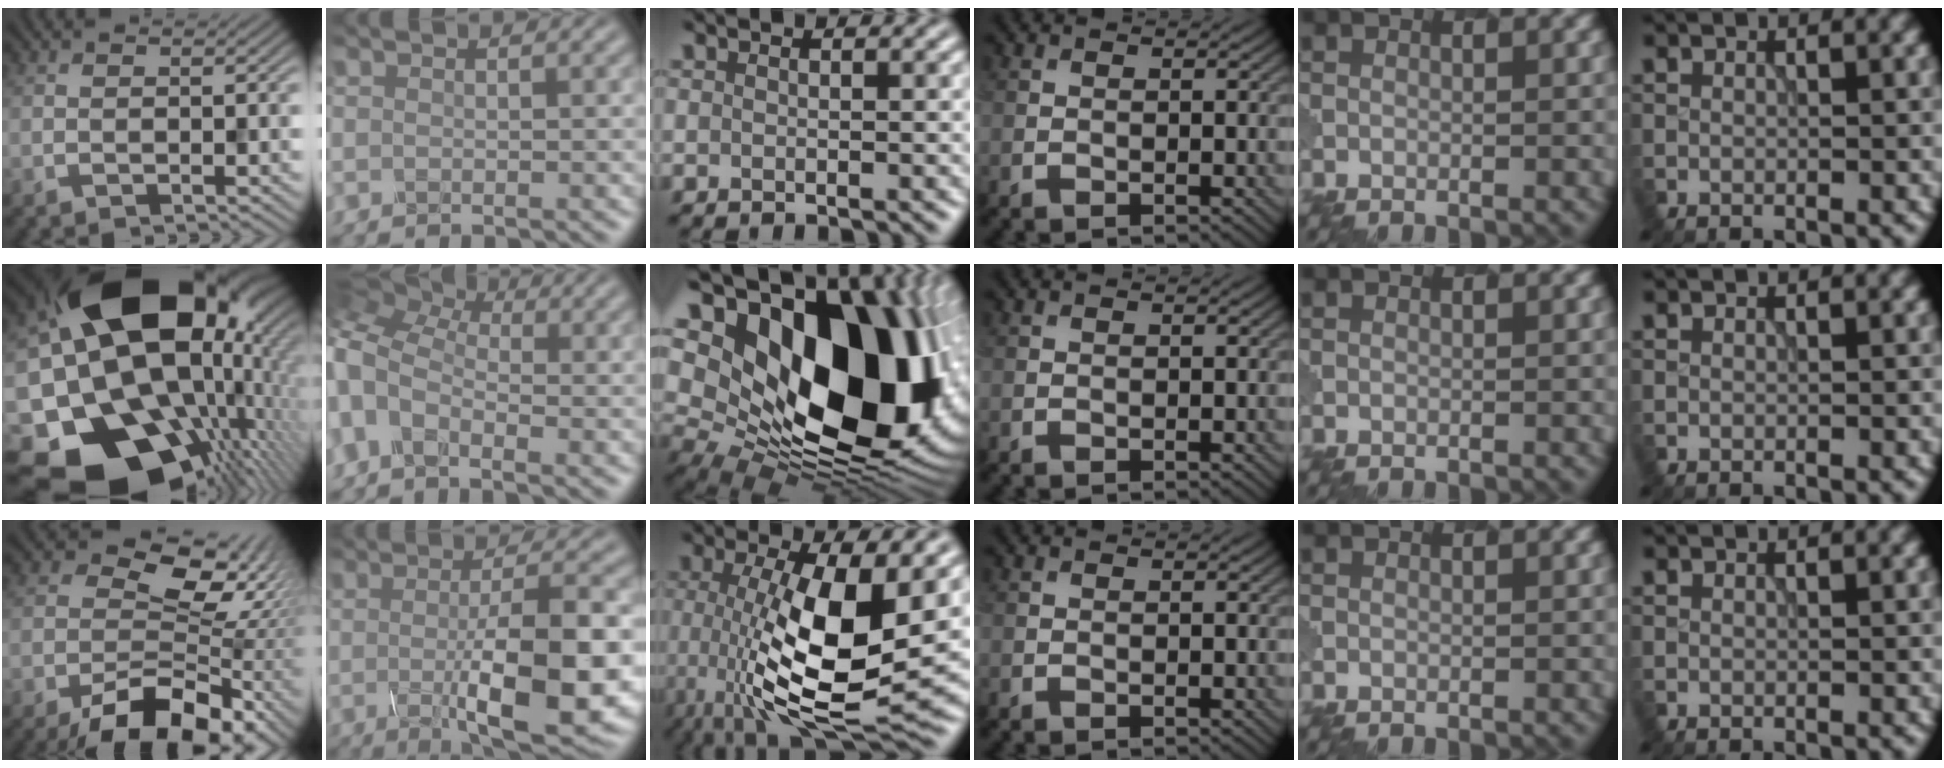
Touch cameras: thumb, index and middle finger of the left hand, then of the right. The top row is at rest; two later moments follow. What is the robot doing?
{"motion": "dispense", "object": "glue stick"}